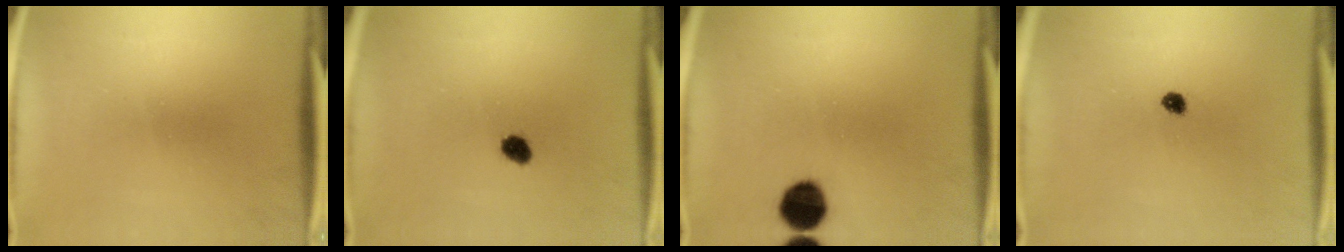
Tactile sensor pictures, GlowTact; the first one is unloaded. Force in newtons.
{"total": 2.8}
{"total": 8.0}
{"total": 1.9}